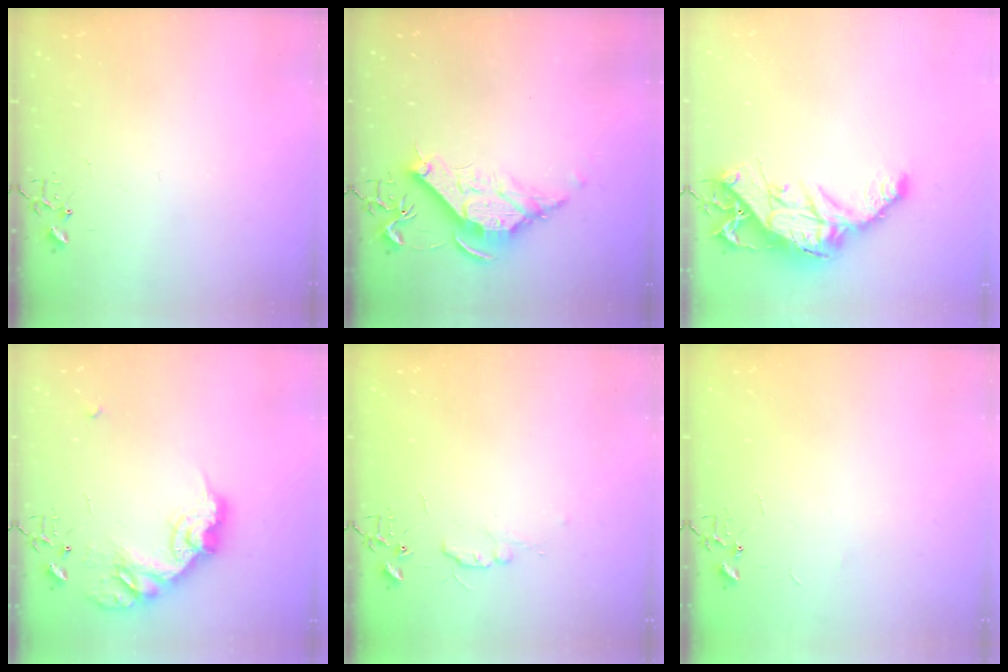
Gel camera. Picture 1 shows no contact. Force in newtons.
{"total": 10.8, "press": 10.8, "slide": 0.3}
{"total": 16.1, "press": 16.0, "slide": 1.6}
{"total": 18.3, "press": 18.3, "slide": 1.0}
{"total": 5.6, "press": 5.5, "slide": 0.7}
{"total": 2.4, "press": 2.4, "slide": 0.3}